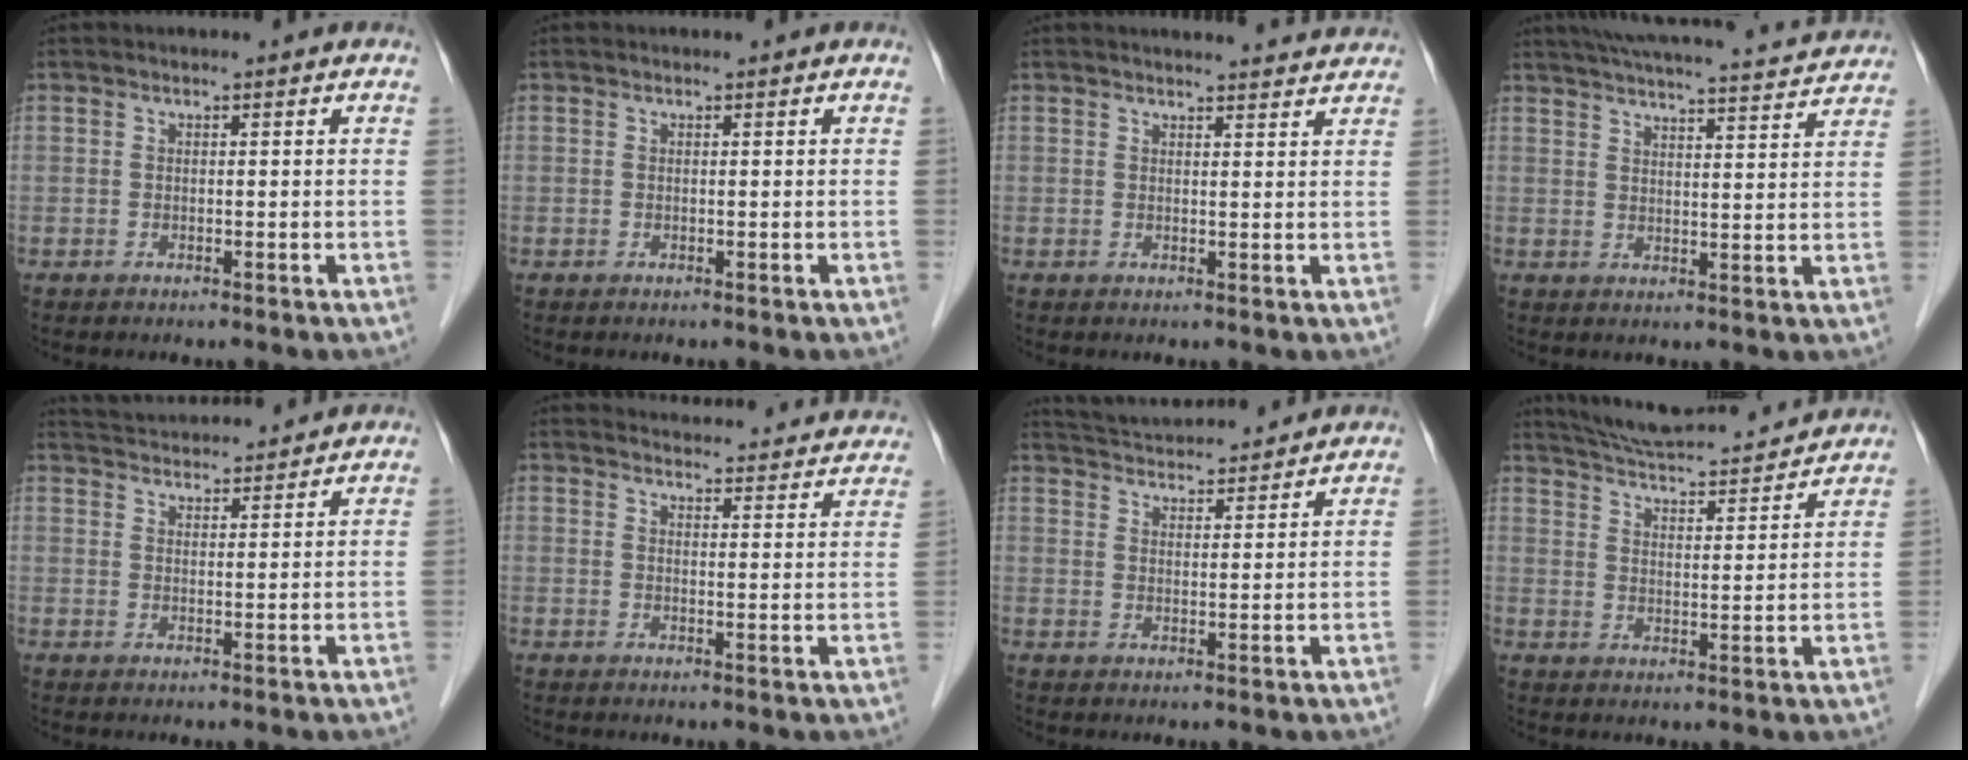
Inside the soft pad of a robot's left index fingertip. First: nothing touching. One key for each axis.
{"total": 0.0}
{"total": 7.8, "fx": 7.6, "fy": 0.6, "fz": 1.7, "tx": -0.015, "ty": 0.005, "tz": 0.073}
{"total": 21.1, "fx": 19.7, "fy": 1.6, "fz": 7.4, "tx": -0.120, "ty": 0.005, "tz": 0.254}
{"total": 9.5, "fx": 9.2, "fy": 1.1, "fz": 2.1, "tx": -0.040, "ty": 0.028, "tz": 0.136}
{"total": 19.2, "fx": 18.8, "fy": 3.1, "fz": 3.0, "tx": -0.023, "ty": -0.028, "tz": 0.207}
{"total": 12.0, "fx": 11.5, "fy": 1.6, "fz": 3.1, "tx": -0.059, "ty": 0.026, "tz": 0.172}
{"total": 17.6, "fx": 16.6, "fy": 1.9, "fz": 5.6, "tx": -0.092, "ty": 0.017, "tz": 0.238}